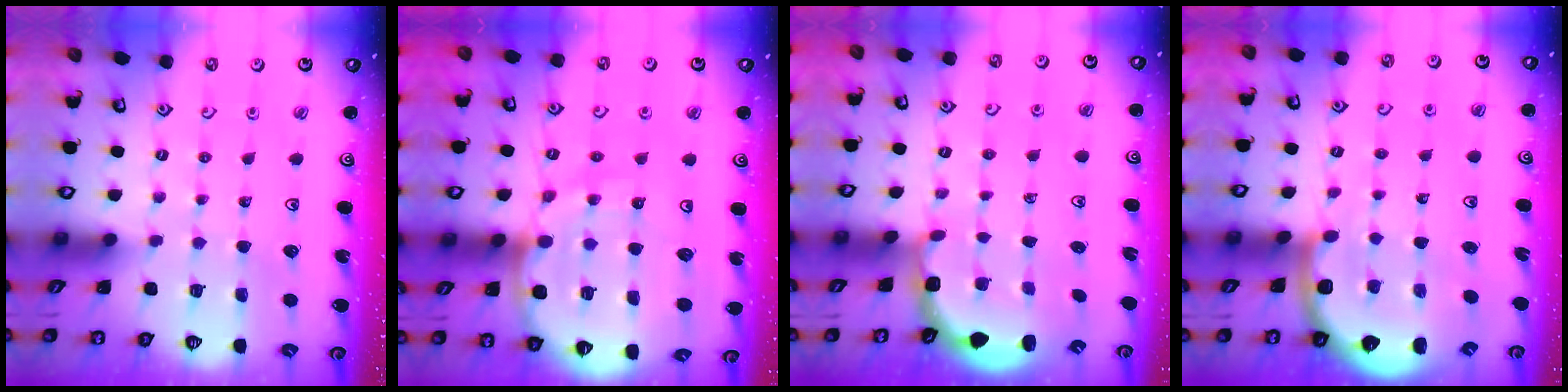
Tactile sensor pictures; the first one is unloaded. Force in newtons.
{"total": 15.9, "press": 15.8, "slide": 1.9}
{"total": 2.7, "press": 2.3, "slide": 1.4}
{"total": 6.5, "press": 6.1, "slide": 2.4}